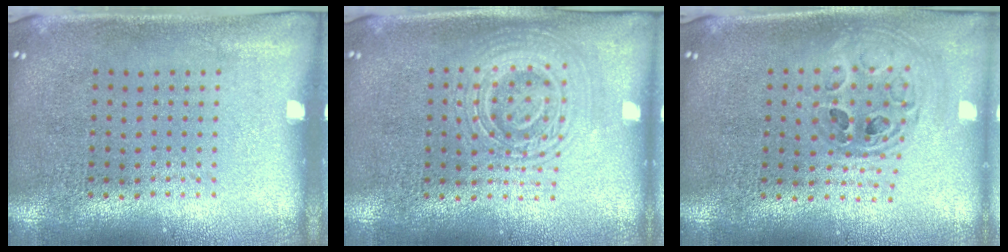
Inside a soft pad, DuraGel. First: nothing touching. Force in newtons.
{"total": 2.7, "press": 2.7, "slide": 0.5}
{"total": 0.9, "press": 0.8, "slide": 0.1}